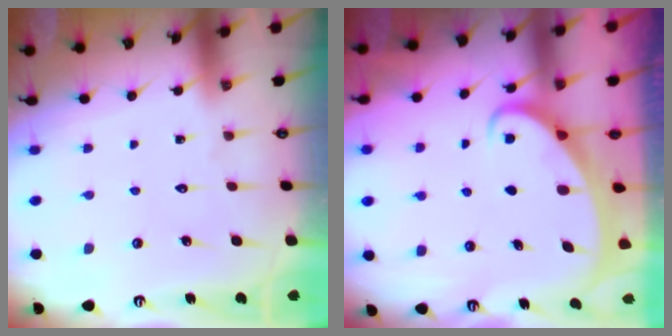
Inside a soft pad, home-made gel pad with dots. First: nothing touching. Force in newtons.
{"total": 2.2, "press": 2.2, "slide": 0.3}